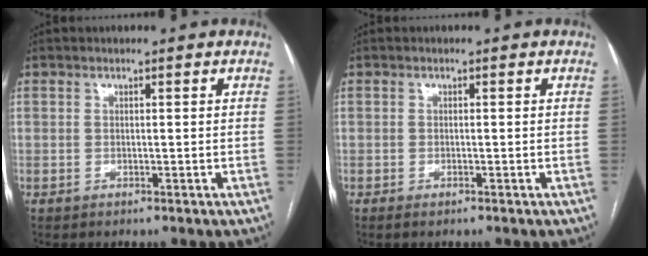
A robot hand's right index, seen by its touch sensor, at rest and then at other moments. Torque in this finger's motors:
{"motor_torque": [0.05, 0.02, 0.04, 0.01]}